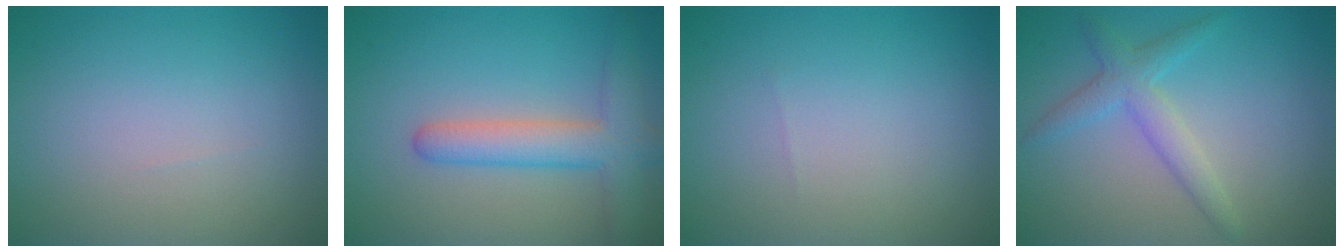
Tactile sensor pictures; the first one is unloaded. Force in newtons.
{"total": 4.8, "press": 4.8, "slide": 0.4}
{"total": 0.0}
{"total": 2.9, "press": 2.9, "slide": 0.1}